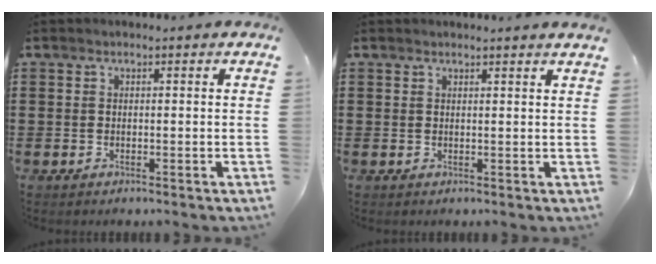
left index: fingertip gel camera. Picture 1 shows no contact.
{"total": 1.3, "force": [1.1, -0.3, 0.4], "torque": [-0.009, -0.005, 0.022]}